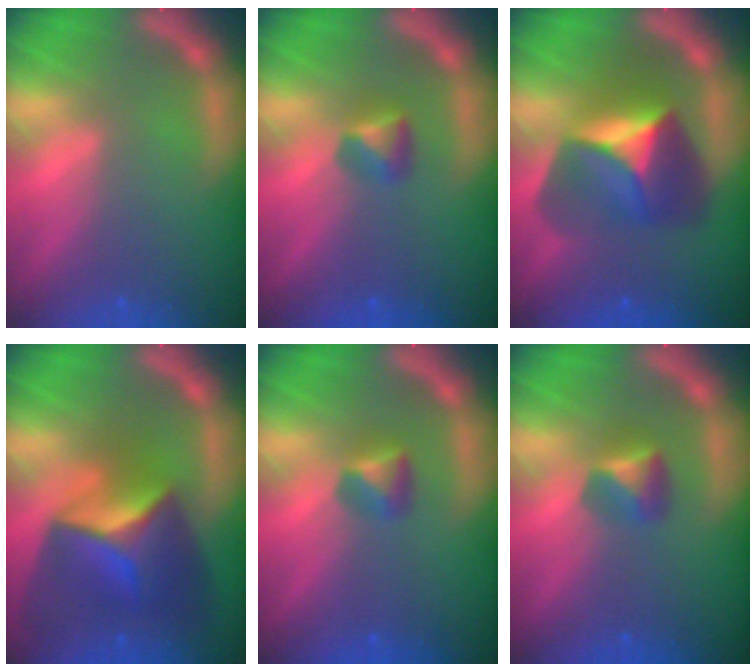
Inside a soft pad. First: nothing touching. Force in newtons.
{"total": 1.9}
{"total": 7.9}
{"total": 10.0}
{"total": 1.9}
{"total": 2.4}